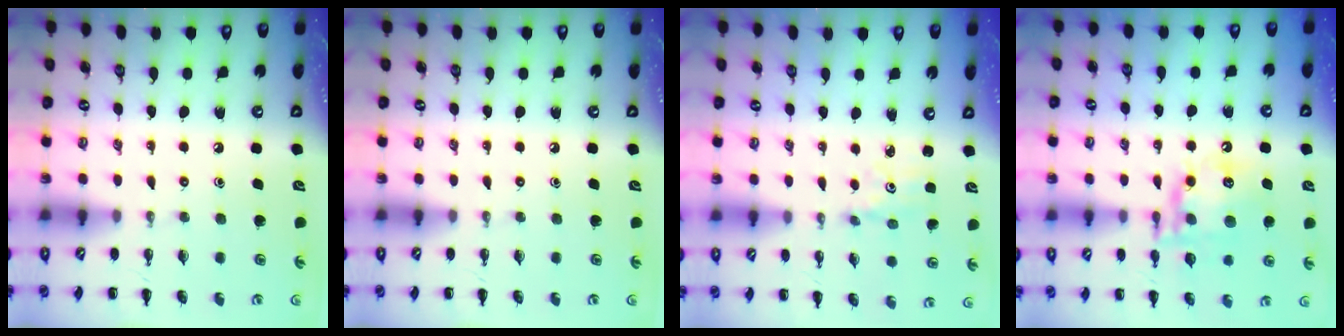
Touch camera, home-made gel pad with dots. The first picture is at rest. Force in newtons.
{"total": 0.0}
{"total": 2.3, "press": 2.2, "slide": 0.7}
{"total": 15.0, "press": 14.8, "slide": 2.7}